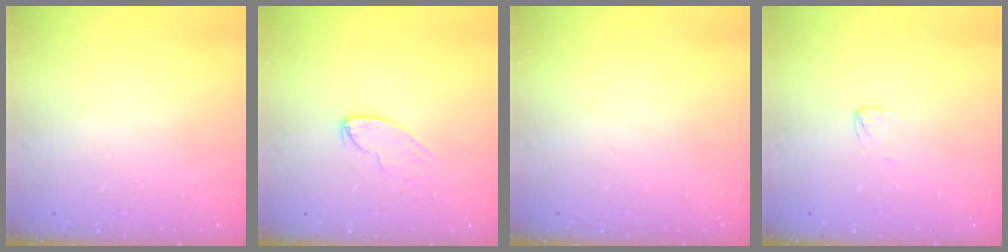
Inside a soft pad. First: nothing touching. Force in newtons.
{"total": 7.1, "press": 7.1, "slide": 0.6}
{"total": 0.0}
{"total": 3.0, "press": 3.0, "slide": 0.1}